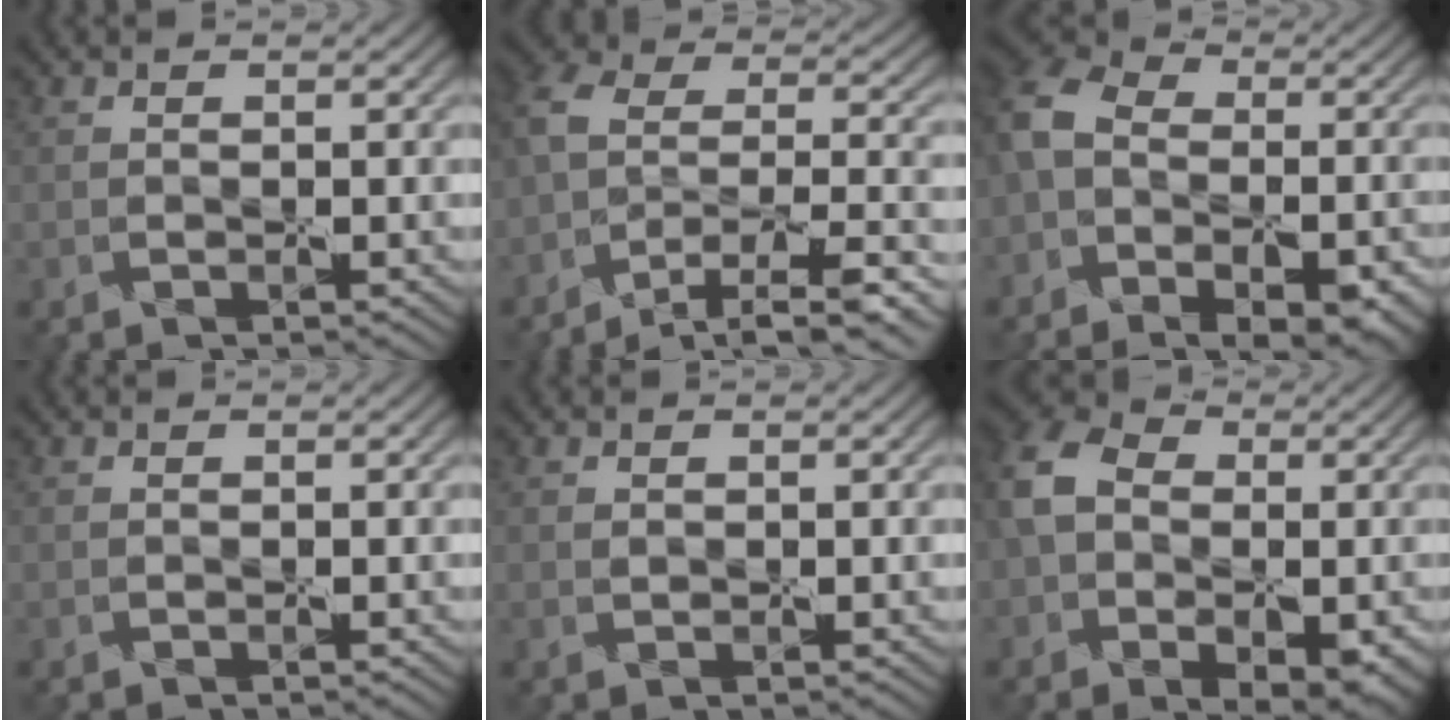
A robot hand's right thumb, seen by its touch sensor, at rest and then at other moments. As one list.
[{"total": 11.7, "force": [-7.9, 4.5, 7.3], "torque": [-0.168, -0.002, -0.133]}, {"total": 14.3, "force": [-4.5, 10.1, 9.0], "torque": [-0.183, -0.019, -0.058]}, {"total": 0.0}, {"total": 0.6, "force": [0.3, 0.4, 0.3], "torque": [-0.002, 0.000, 0.008]}, {"total": 11.7, "force": [-1.4, 8.3, 8.1], "torque": [-0.151, -0.012, -0.013]}]